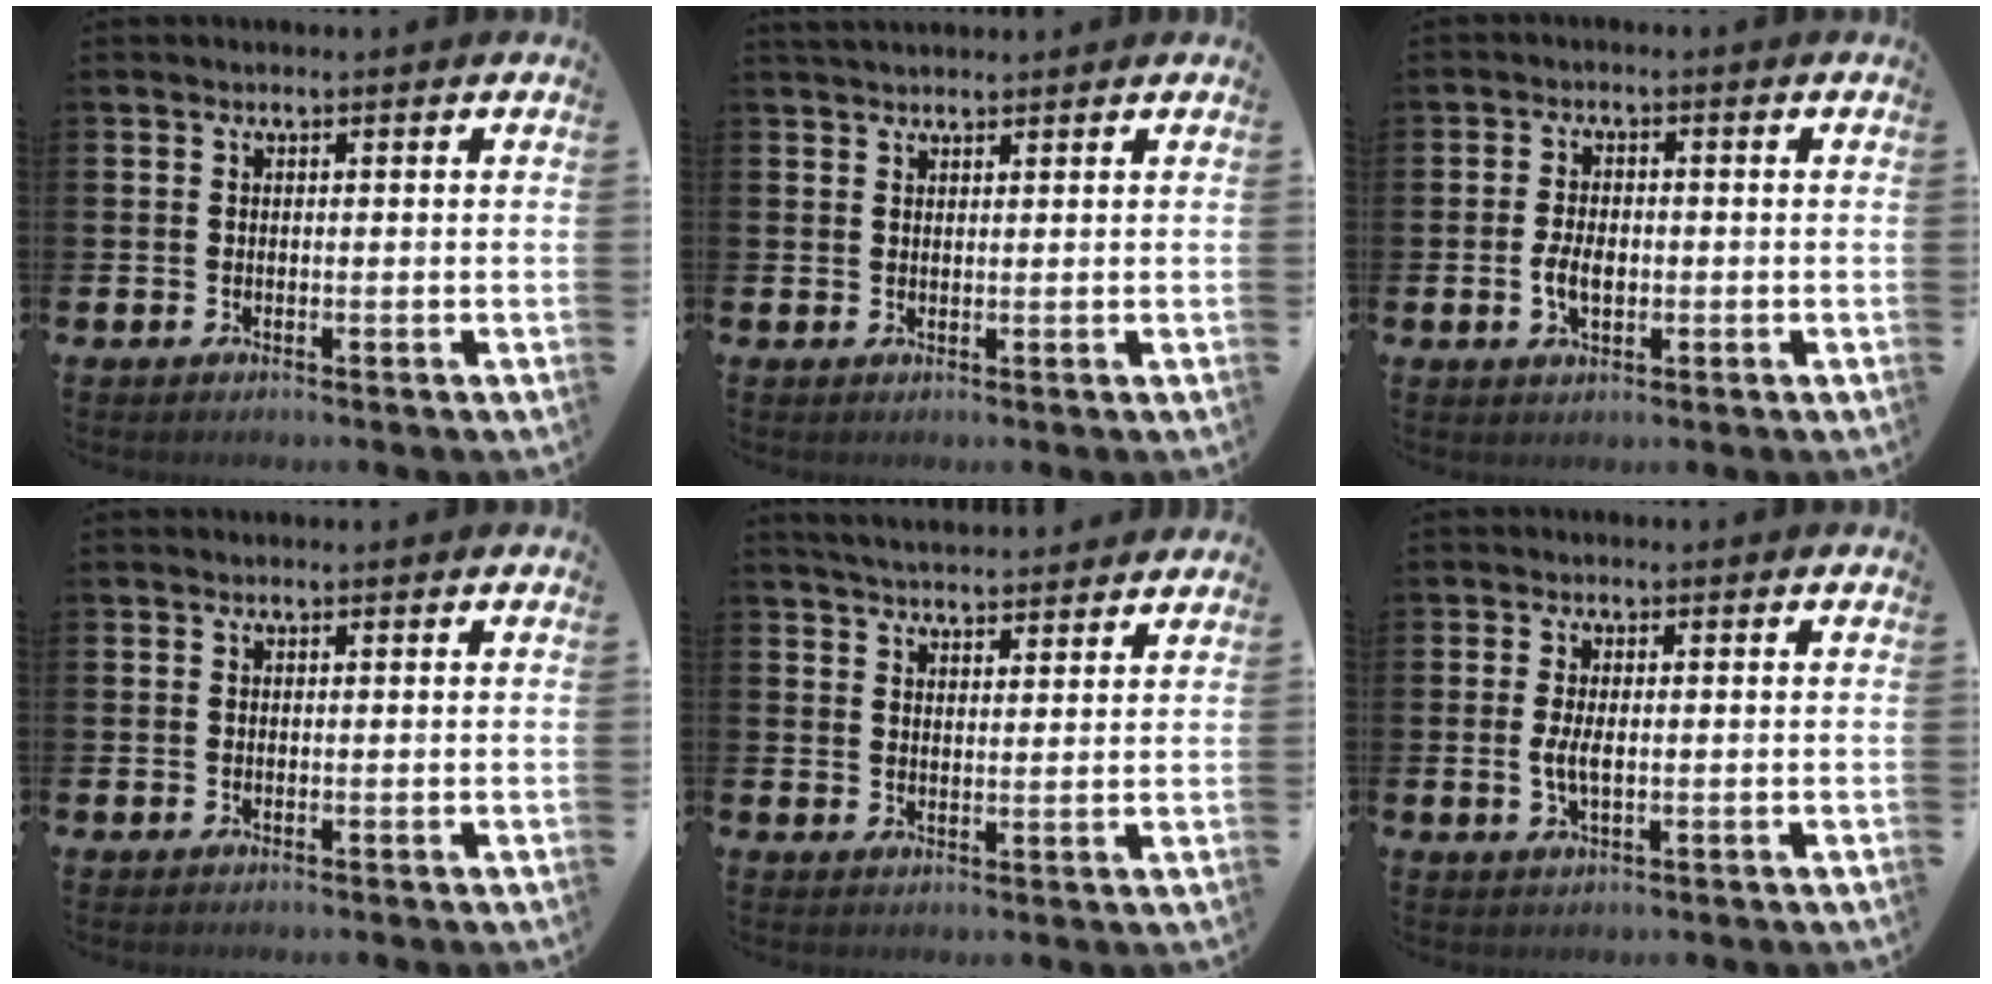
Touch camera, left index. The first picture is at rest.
{"total": 2.0, "force": [1.9, 0.4, 0.3], "torque": [0.001, -0.005, 0.032]}
{"total": 3.7, "force": [-0.5, 2.2, 2.9], "torque": [-0.043, 0.001, -0.012]}
{"total": 0.0}
{"total": 4.5, "force": [4.5, 0.2, 0.2], "torque": [-0.022, -0.024, 0.082]}
{"total": 2.7, "force": [0.1, 1.1, 2.5], "torque": [-0.044, 0.001, -0.001]}